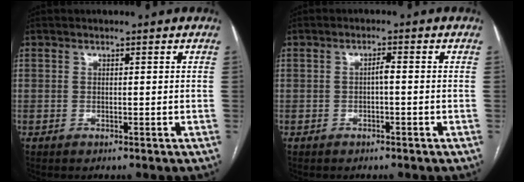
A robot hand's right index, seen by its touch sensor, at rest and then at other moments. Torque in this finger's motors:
{"motor_torque": [0.19, -0.04, 0.10, 0.03]}